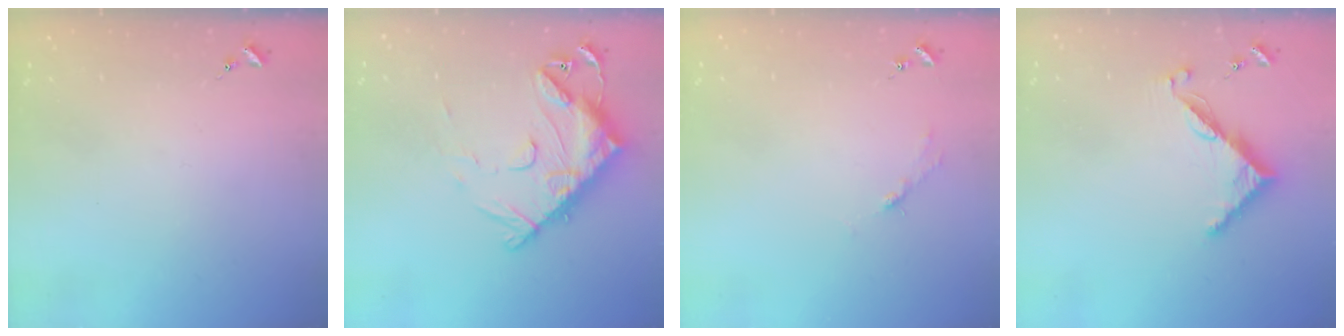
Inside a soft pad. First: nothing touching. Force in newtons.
{"total": 16.1, "press": 16.0, "slide": 1.6}
{"total": 2.7, "press": 2.7, "slide": 0.4}
{"total": 7.8, "press": 7.8, "slide": 0.6}